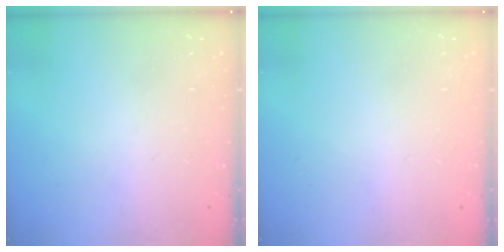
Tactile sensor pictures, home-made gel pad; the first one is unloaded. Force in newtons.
{"total": 1.8, "press": 1.8, "slide": 0.1}